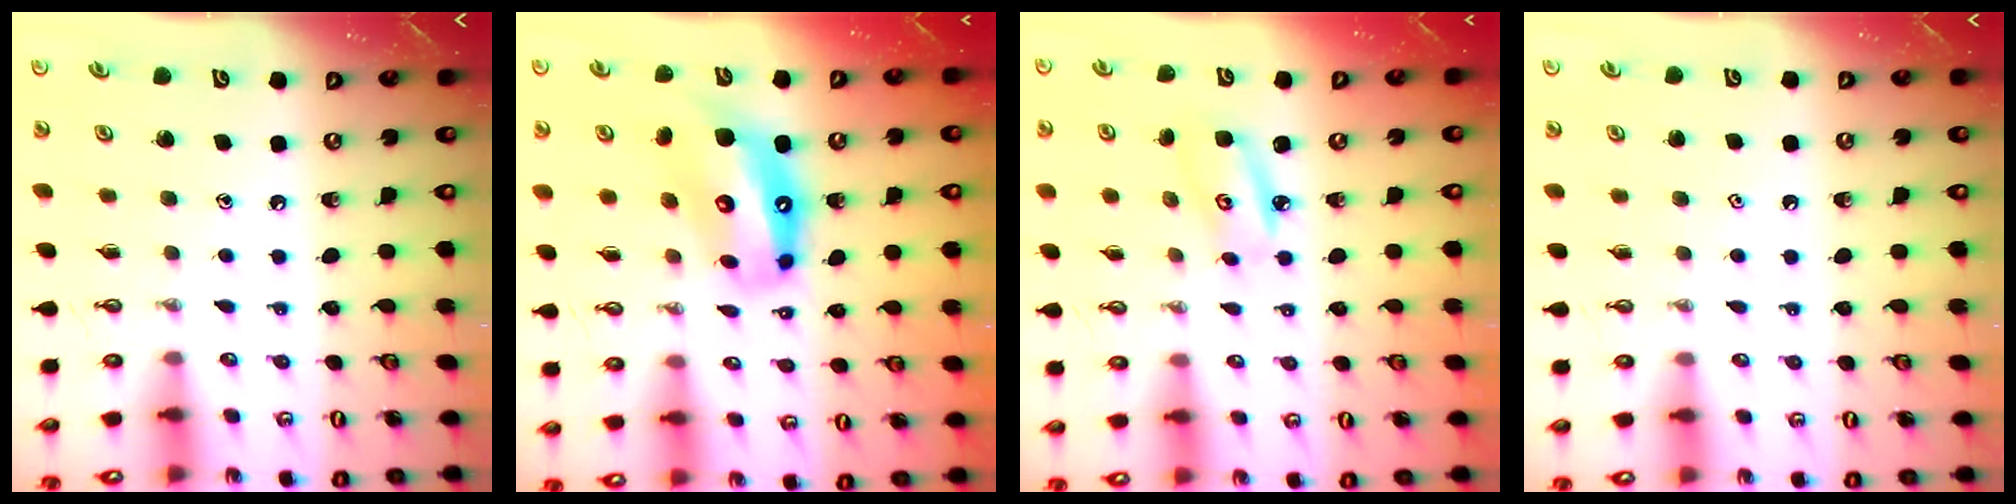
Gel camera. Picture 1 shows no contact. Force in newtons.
{"total": 12.6, "press": 12.5, "slide": 1.5}
{"total": 4.9, "press": 4.9, "slide": 0.4}
{"total": 0.9, "press": 0.6, "slide": 0.6}